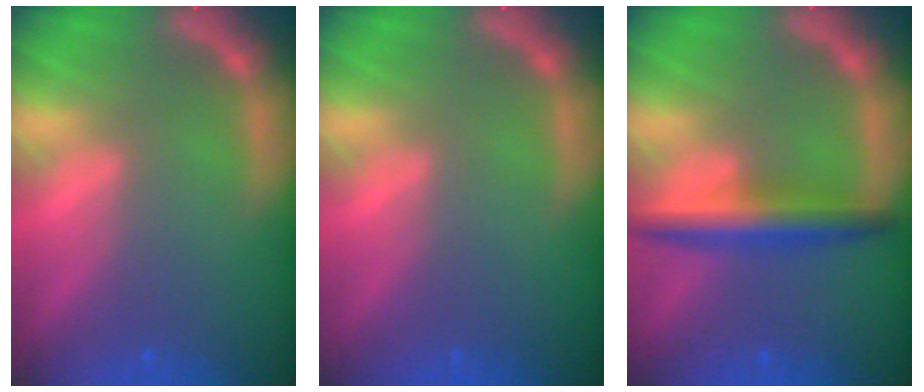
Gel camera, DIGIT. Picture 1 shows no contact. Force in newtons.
{"total": 0.0}
{"total": 4.5}